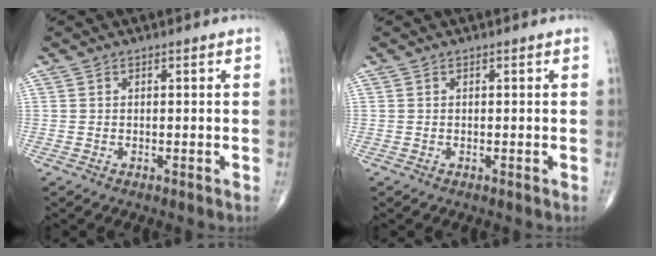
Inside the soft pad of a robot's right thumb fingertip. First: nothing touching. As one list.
[{"total": 0.0}]